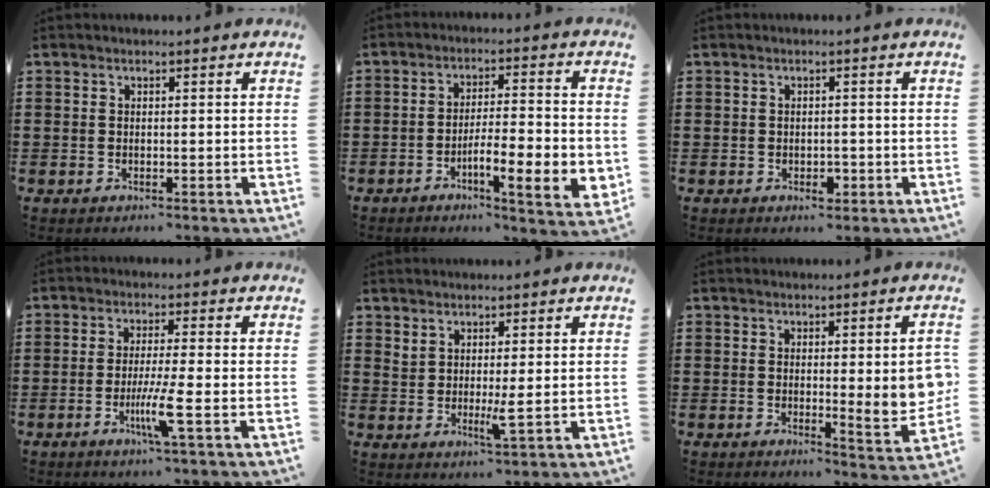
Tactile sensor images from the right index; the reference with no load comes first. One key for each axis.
{"total": 8.2, "fx": -3.1, "fy": 1.6, "fz": 7.4, "tx": -0.120, "ty": -0.006, "tz": -0.055}
{"total": 1.9, "fx": -0.6, "fy": 1.1, "fz": 1.4, "tx": -0.026, "ty": 0.000, "tz": -0.012}
{"total": 6.0, "fx": -2.1, "fy": -0.2, "fz": 5.7, "tx": -0.108, "ty": -0.022, "tz": -0.039}
{"total": 3.2, "fx": 1.0, "fy": 0.2, "fz": 3.0, "tx": -0.057, "ty": -0.007, "tz": 0.018}
{"total": 6.0, "fx": 0.4, "fy": 1.1, "fz": 5.9, "tx": -0.079, "ty": -0.015, "tz": 0.005}